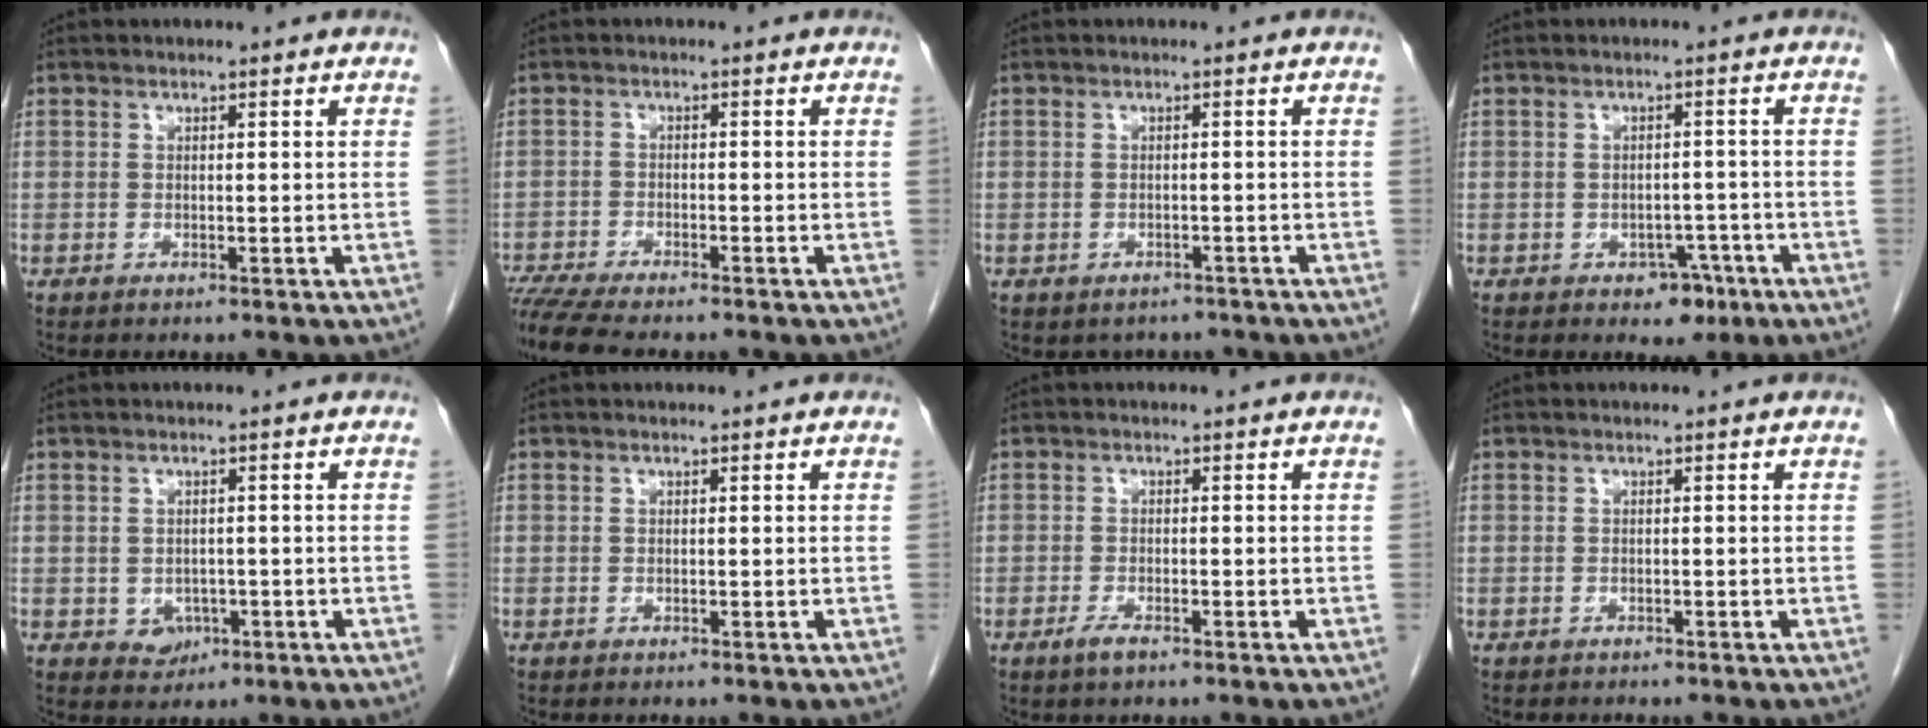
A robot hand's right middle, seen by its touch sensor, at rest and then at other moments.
{"total": 9.0, "force": [-7.9, 1.1, 4.2], "torque": [-0.068, -0.014, -0.127]}
{"total": 3.6, "force": [-2.9, 2.0, 0.2], "torque": [-0.001, 0.008, -0.037]}
{"total": 3.7, "force": [-2.1, 2.5, 1.8], "torque": [-0.014, 0.006, -0.021]}
{"total": 2.6, "force": [-0.9, 2.2, 1.2], "torque": [-0.013, 0.004, -0.003]}
{"total": 0.0}
{"total": 1.9, "force": [-1.2, 0.5, 1.3], "torque": [-0.031, -0.002, -0.023]}
{"total": 1.1, "force": [-1.0, 0.5, 0.3], "torque": [-0.015, -0.001, -0.012]}